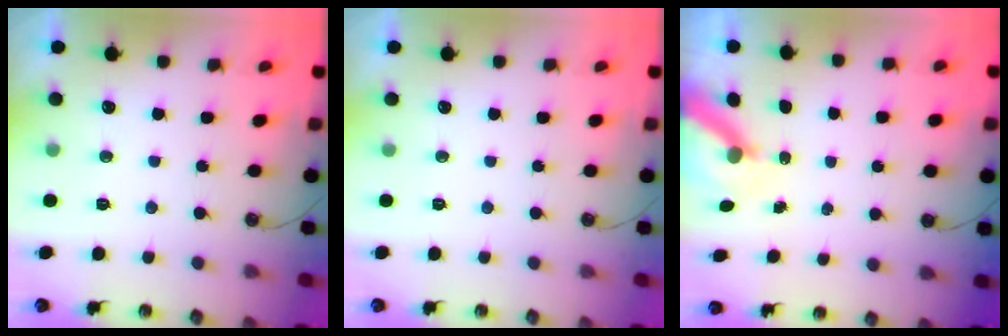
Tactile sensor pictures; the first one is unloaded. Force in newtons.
{"total": 0.0}
{"total": 6.3, "press": 6.3, "slide": 0.7}